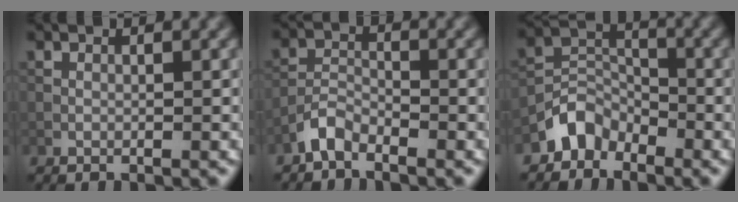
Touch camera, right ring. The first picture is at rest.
{"total": 2.3, "force": [-2.0, 0.8, 0.9], "torque": [-0.018, 0.010, -0.046]}
{"total": 3.3, "force": [-2.6, 1.9, 0.7], "torque": [-0.007, 0.013, -0.059]}